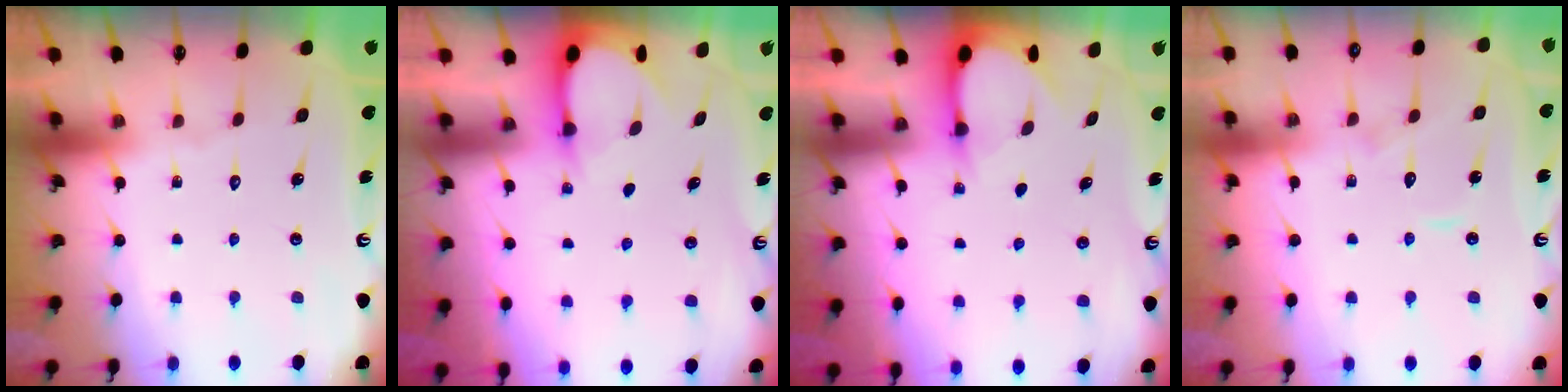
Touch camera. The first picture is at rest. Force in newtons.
{"total": 3.2, "press": 3.1, "slide": 0.4}
{"total": 3.1, "press": 3.1, "slide": 0.3}
{"total": 5.6, "press": 5.6, "slide": 0.6}